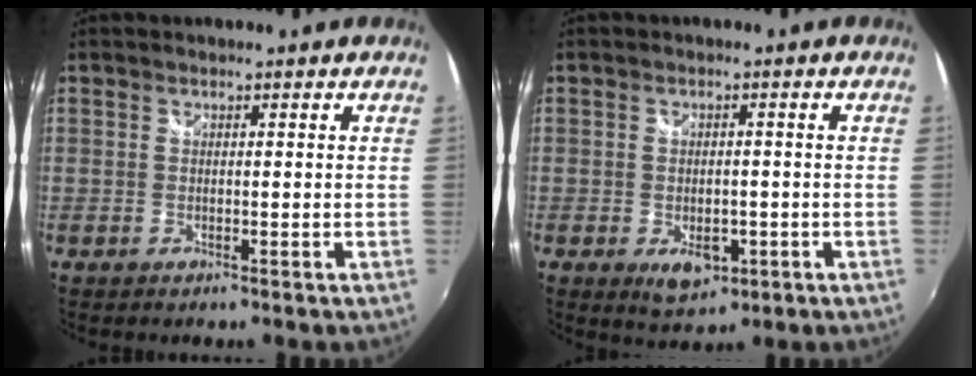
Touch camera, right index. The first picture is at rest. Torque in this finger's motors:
{"motor_torque": [-0.59, 0.88, 0.10, 0.03]}